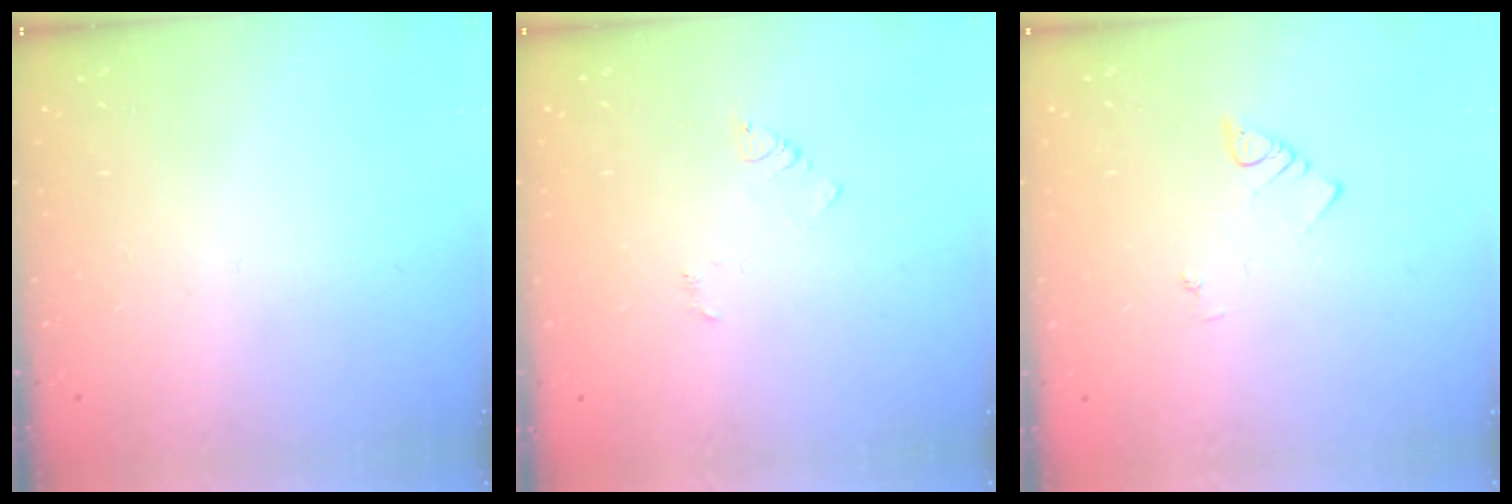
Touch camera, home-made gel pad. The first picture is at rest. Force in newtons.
{"total": 2.9, "press": 2.9, "slide": 0.3}
{"total": 2.1, "press": 2.1, "slide": 0.4}